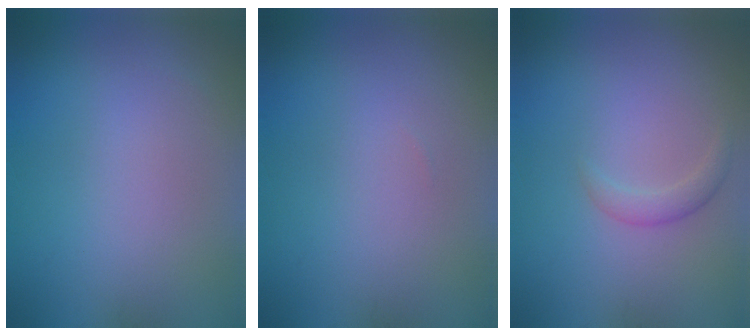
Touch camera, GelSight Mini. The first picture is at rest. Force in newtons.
{"total": 0.0}
{"total": 1.3, "press": 1.3, "slide": 0.1}